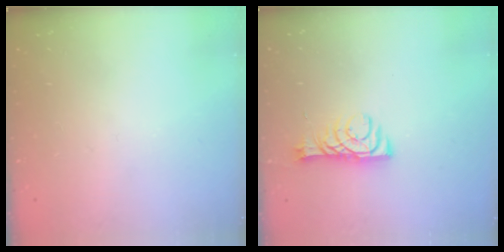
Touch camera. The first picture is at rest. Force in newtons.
{"total": 8.1, "press": 8.1, "slide": 0.1}